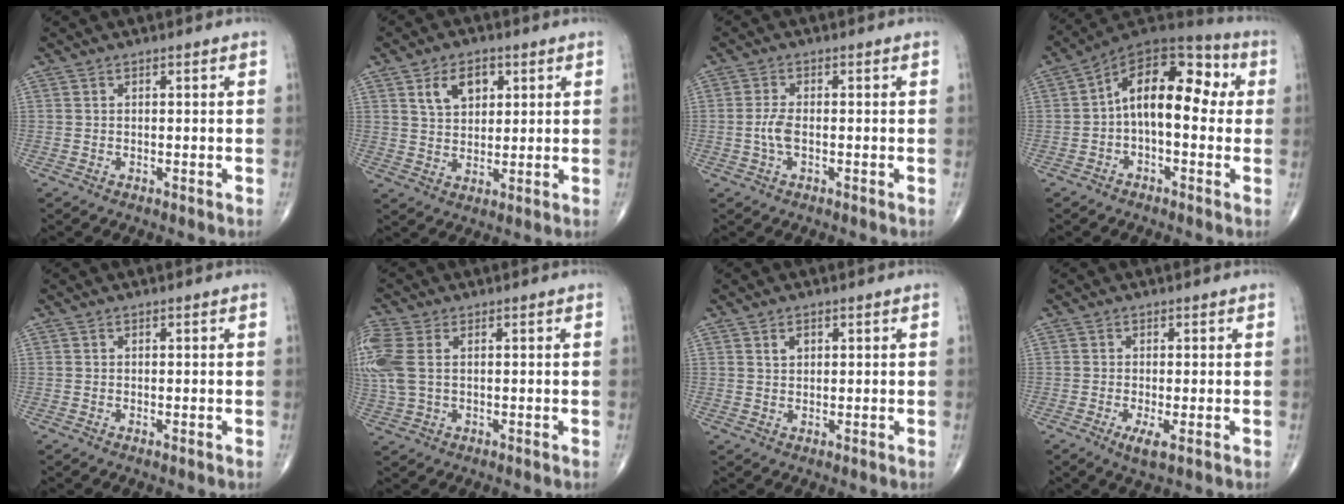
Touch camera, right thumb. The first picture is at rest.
{"total": 7.2, "force": [3.1, 4.6, 4.6], "torque": [-0.055, -0.012, 0.055]}
{"total": 3.1, "force": [-0.6, 1.3, 2.8], "torque": [-0.067, 0.004, -0.014]}
{"total": 15.6, "force": [1.0, 8.5, 13.1], "torque": [-0.164, 0.049, 0.002]}
{"total": 0.0}
{"total": 9.3, "force": [1.8, 5.6, 7.1], "torque": [-0.214, 0.017, 0.042]}
{"total": 1.9, "force": [1.0, 1.2, 1.1], "torque": [-0.013, -0.003, 0.019]}
{"total": 2.9, "force": [-1.0, 0.6, 2.7], "torque": [-0.056, -0.009, -0.019]}